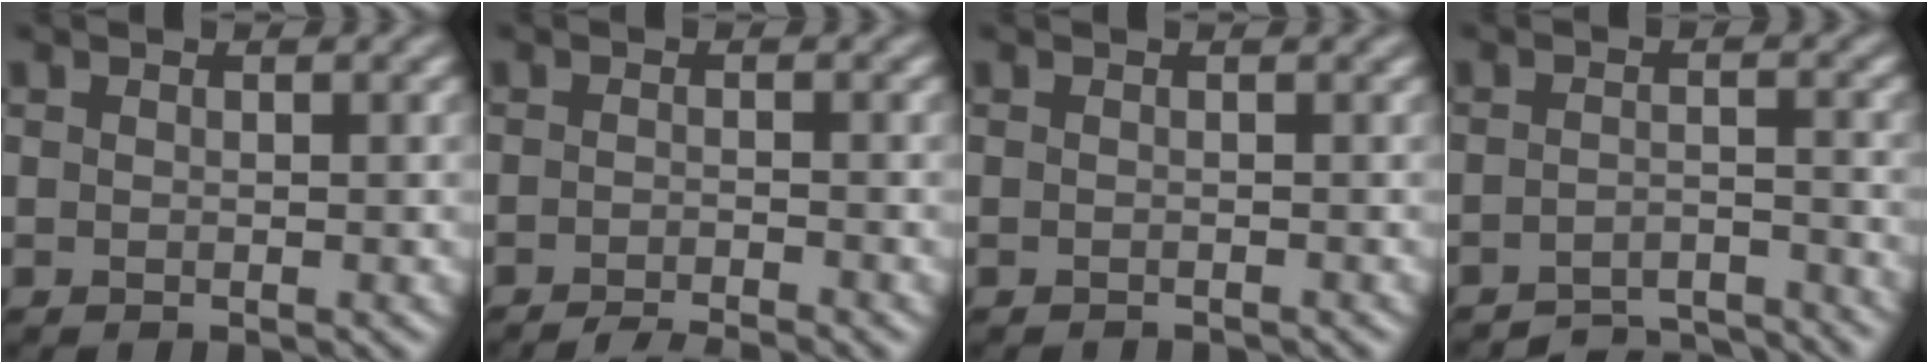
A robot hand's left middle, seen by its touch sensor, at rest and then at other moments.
{"total": 3.3, "force": [-2.9, 0.3, 1.5], "torque": [-0.023, -0.001, -0.053]}
{"total": 1.0, "force": [-0.7, 0.3, 0.5], "torque": [0.005, -0.008, -0.017]}
{"total": 5.0, "force": [-4.9, 0.4, 0.7], "torque": [-0.013, 0.000, -0.074]}